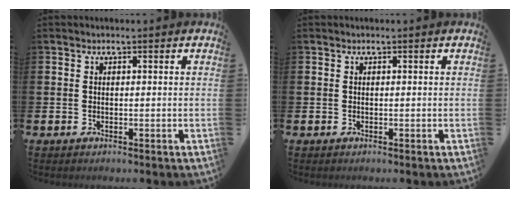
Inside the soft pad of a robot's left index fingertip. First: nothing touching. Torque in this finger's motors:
{"motor_torque": [0.00, 0.00, 0.01, 0.00]}